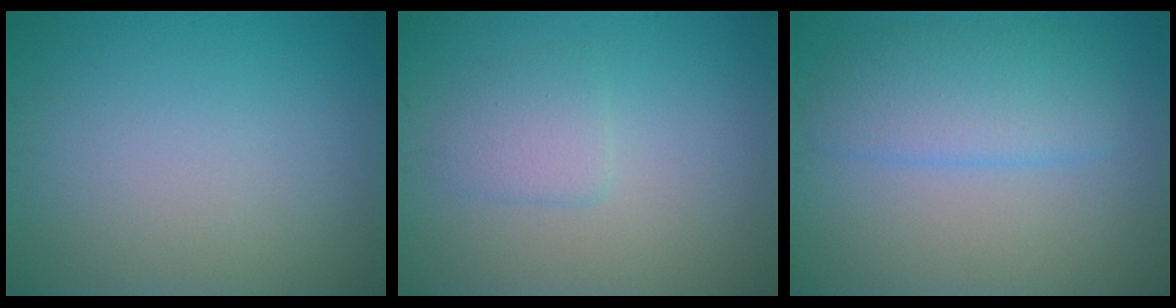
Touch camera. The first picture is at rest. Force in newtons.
{"total": 2.0, "press": 2.0, "slide": 0.2}
{"total": 4.0, "press": 4.0, "slide": 0.4}